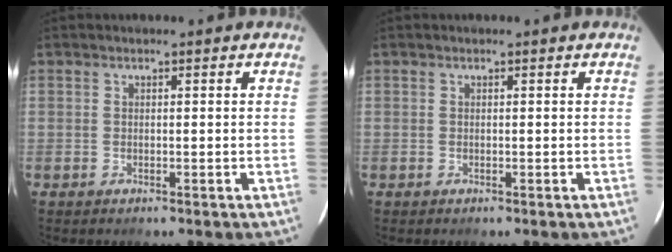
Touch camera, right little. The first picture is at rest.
{"total": 0.0}